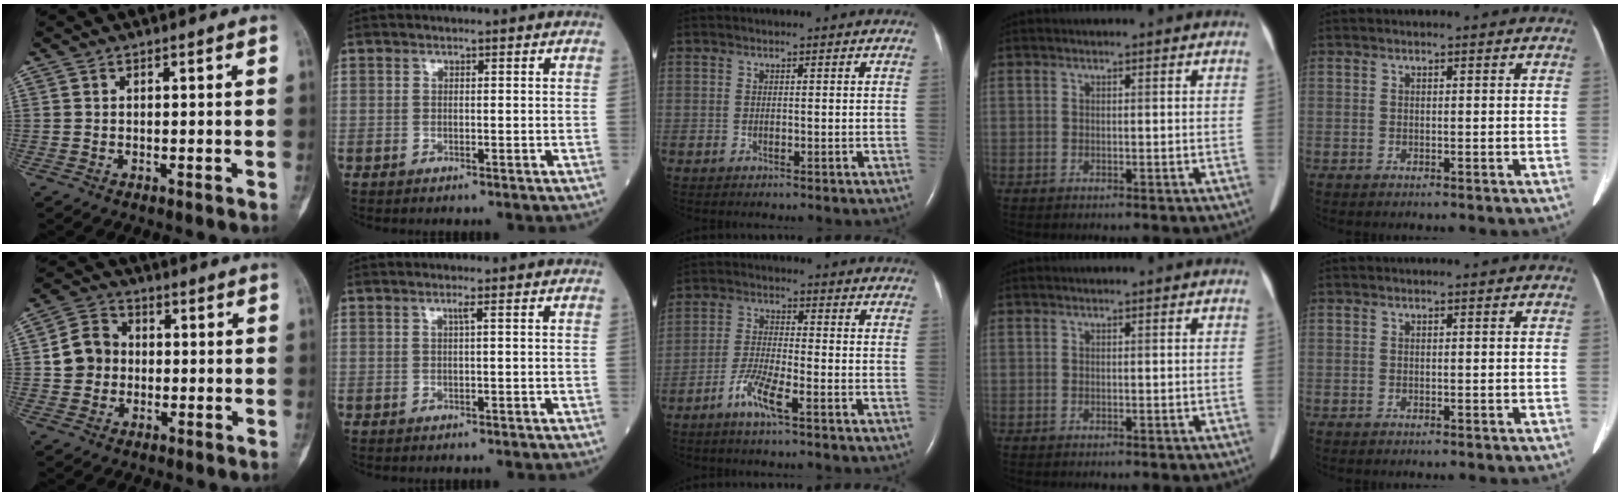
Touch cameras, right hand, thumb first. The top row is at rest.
{"thumb": {"total": 7.4, "force": [-0.2, 6.6, 3.3], "torque": [-0.038, 0.017, -0.015]}, "index": {"total": 0.8, "force": [0.2, -0.3, 0.7], "torque": [-0.019, -0.002, 0.008]}, "middle": {"total": 5.5, "force": [-3.4, 0.4, 4.4], "torque": [-0.095, -0.006, -0.069]}}